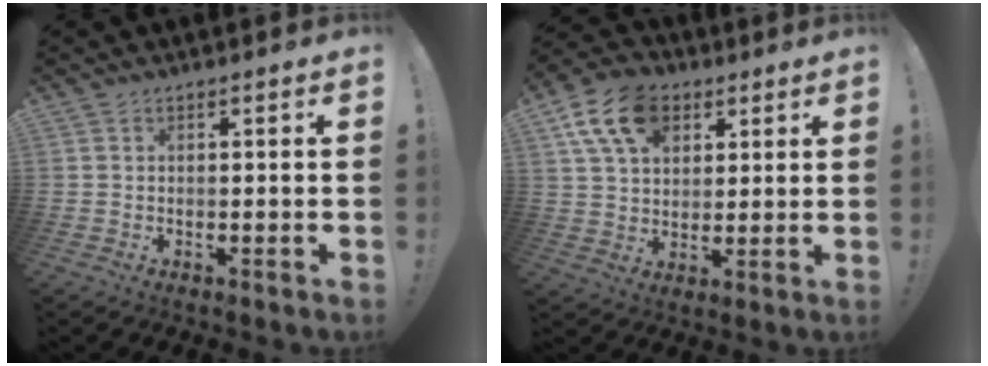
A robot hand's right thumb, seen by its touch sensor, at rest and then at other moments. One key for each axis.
{"total": 15.3, "fx": 6.7, "fy": 10.8, "fz": 8.5, "tx": -0.134, "ty": -0.022, "tz": 0.130}